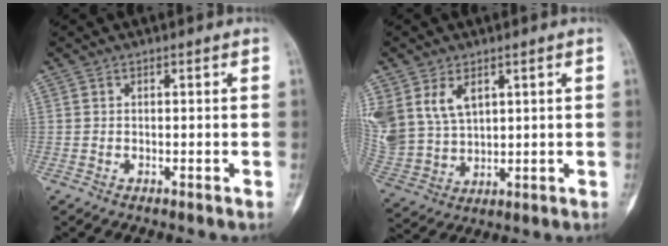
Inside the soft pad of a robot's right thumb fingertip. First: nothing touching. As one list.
[{"total": 12.8, "force": [5.4, 8.7, 7.7], "torque": [-0.167, -0.011, 0.127]}]